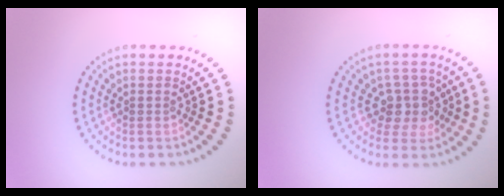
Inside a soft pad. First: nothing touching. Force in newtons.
{"total": 3.1, "press": 2.5, "slide": 2.0}